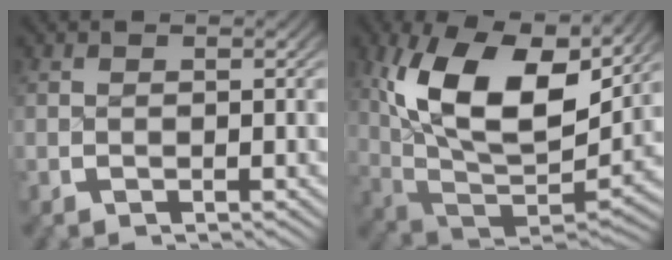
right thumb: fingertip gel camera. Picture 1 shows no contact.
{"total": 13.9, "force": [2.3, 7.4, 11.5], "torque": [-0.256, -0.043, 0.059]}